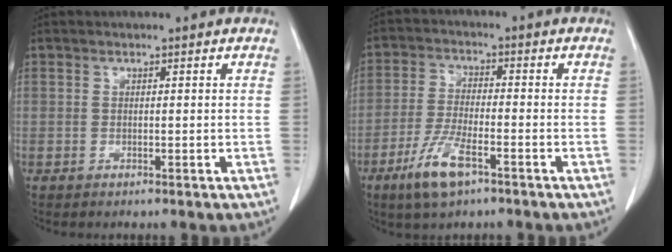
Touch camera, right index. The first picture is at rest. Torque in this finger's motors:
{"motor_torque": [0.81, -0.34, 0.22, 0.11]}